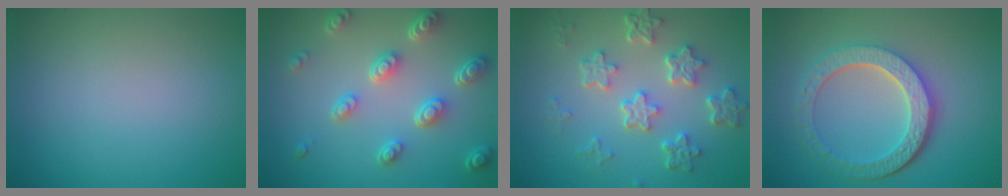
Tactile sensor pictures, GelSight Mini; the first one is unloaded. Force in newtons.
{"total": 5.2, "press": 3.9, "slide": 3.4}
{"total": 5.3, "press": 4.1, "slide": 3.4}
{"total": 6.1, "press": 4.6, "slide": 4.0}